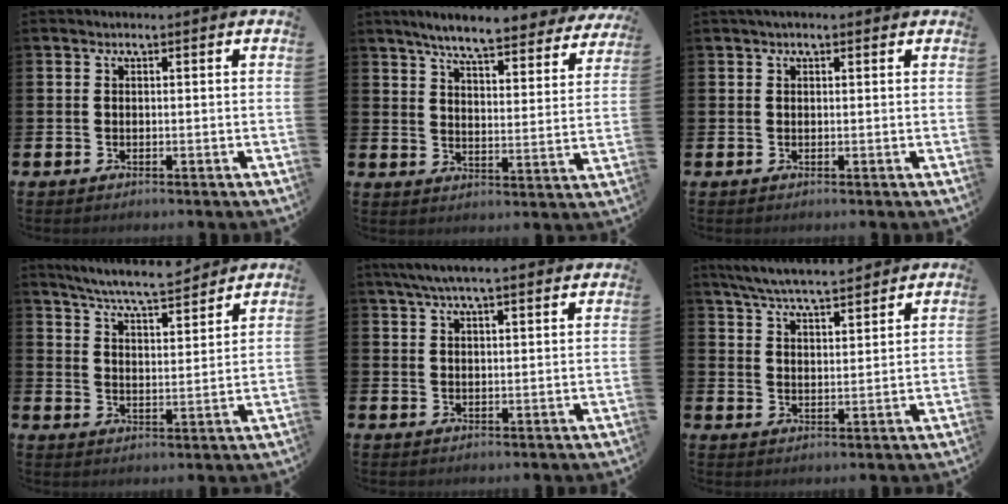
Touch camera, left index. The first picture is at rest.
{"total": 7.3, "force": [6.7, 0.6, 2.7], "torque": [-0.065, -0.044, 0.112]}
{"total": 1.0, "force": [0.7, 0.4, 0.6], "torque": [-0.009, 0.004, 0.012]}
{"total": 6.9, "force": [6.6, -0.1, 1.9], "torque": [-0.057, -0.043, 0.115]}
{"total": 5.3, "force": [4.7, 0.5, 2.3], "torque": [-0.053, -0.008, 0.086]}
{"total": 6.5, "force": [6.3, 0.4, 1.5], "torque": [-0.048, -0.031, 0.113]}